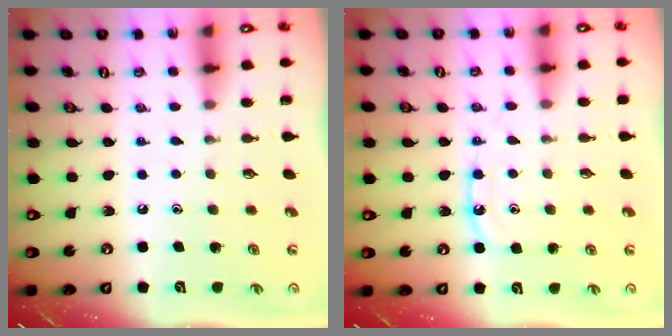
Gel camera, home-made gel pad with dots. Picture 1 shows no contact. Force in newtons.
{"total": 8.2, "press": 8.1, "slide": 0.9}